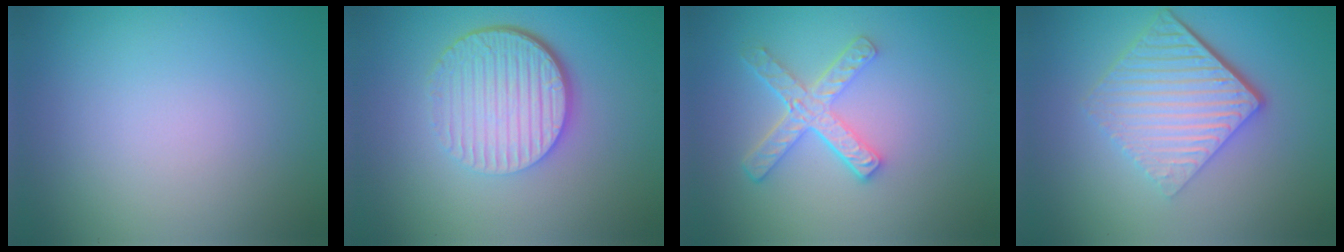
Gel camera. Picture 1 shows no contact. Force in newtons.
{"total": 6.3, "press": 4.2, "slide": 4.6}
{"total": 4.3, "press": 3.3, "slide": 2.8}
{"total": 6.5, "press": 4.3, "slide": 4.8}